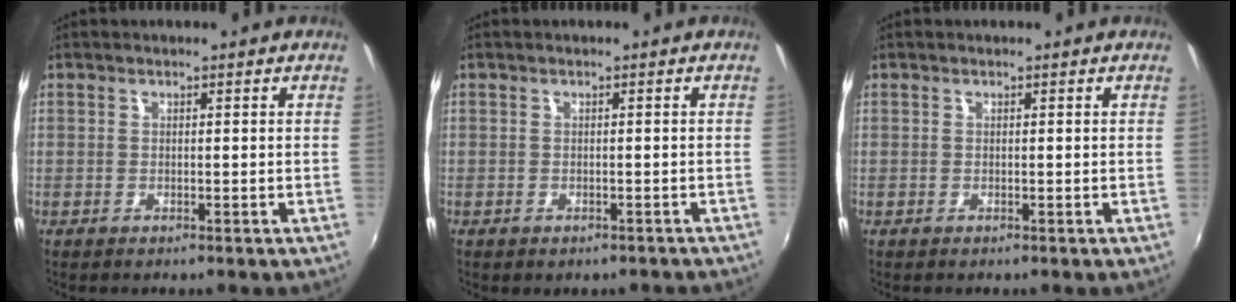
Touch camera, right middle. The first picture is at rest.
{"total": 2.6, "force": [-2.1, 1.1, 1.1], "torque": [-0.022, -0.008, -0.022]}
{"total": 0.0}